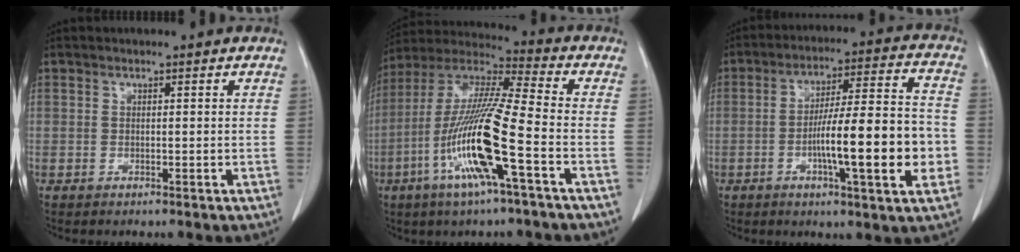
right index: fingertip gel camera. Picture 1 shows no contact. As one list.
[{"total": 17.6, "force": [-5.9, 0.8, 16.6], "torque": [-0.340, -0.012, -0.117]}, {"total": 16.6, "force": [-3.8, 2.0, 16.0], "torque": [-0.252, 0.011, -0.057]}]